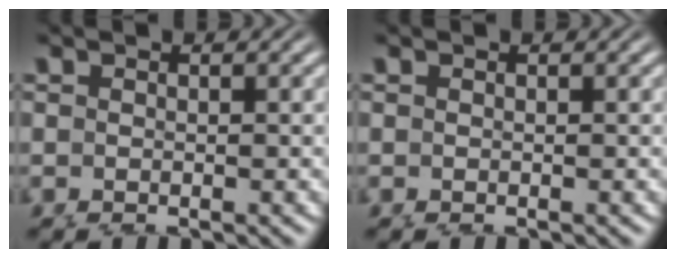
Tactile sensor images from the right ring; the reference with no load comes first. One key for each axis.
{"total": 1.5, "fx": -0.4, "fy": -1.3, "fz": -0.4, "tx": 0.018, "ty": -0.012, "tz": 0.005}